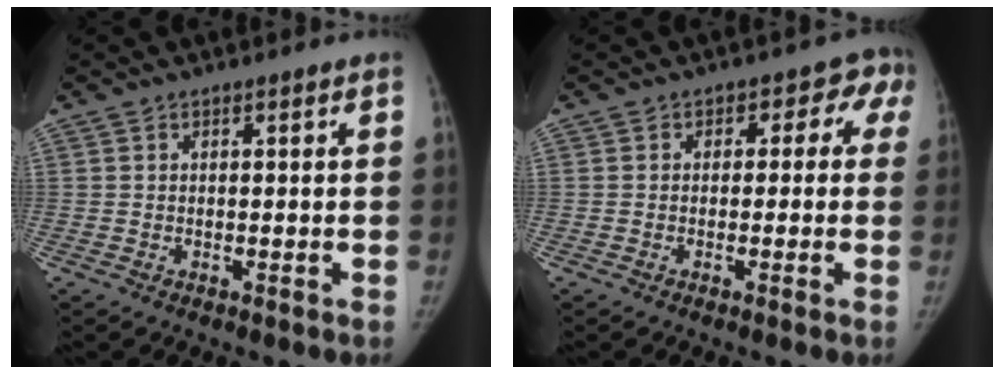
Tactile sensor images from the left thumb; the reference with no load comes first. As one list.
[{"total": 4.8, "force": [0.5, 4.1, 2.5], "torque": [0.023, 0.013, -0.012]}]